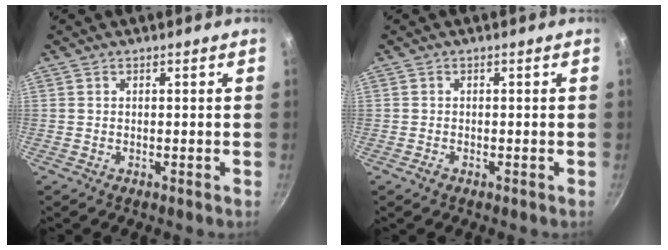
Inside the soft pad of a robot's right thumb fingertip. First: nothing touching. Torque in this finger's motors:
{"motor_torque": [-0.26, 0.14, -0.30, 0.19, -0.01]}